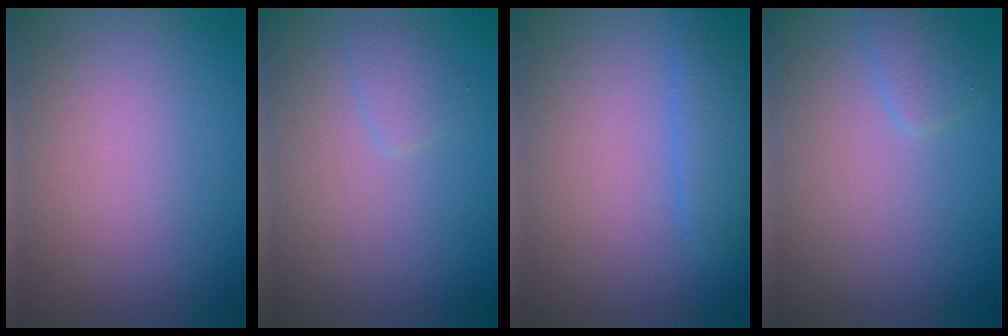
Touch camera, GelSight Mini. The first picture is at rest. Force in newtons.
{"total": 1.2, "press": 1.2, "slide": 0.0}
{"total": 2.8, "press": 2.8, "slide": 0.1}
{"total": 1.4, "press": 1.4, "slide": 0.1}